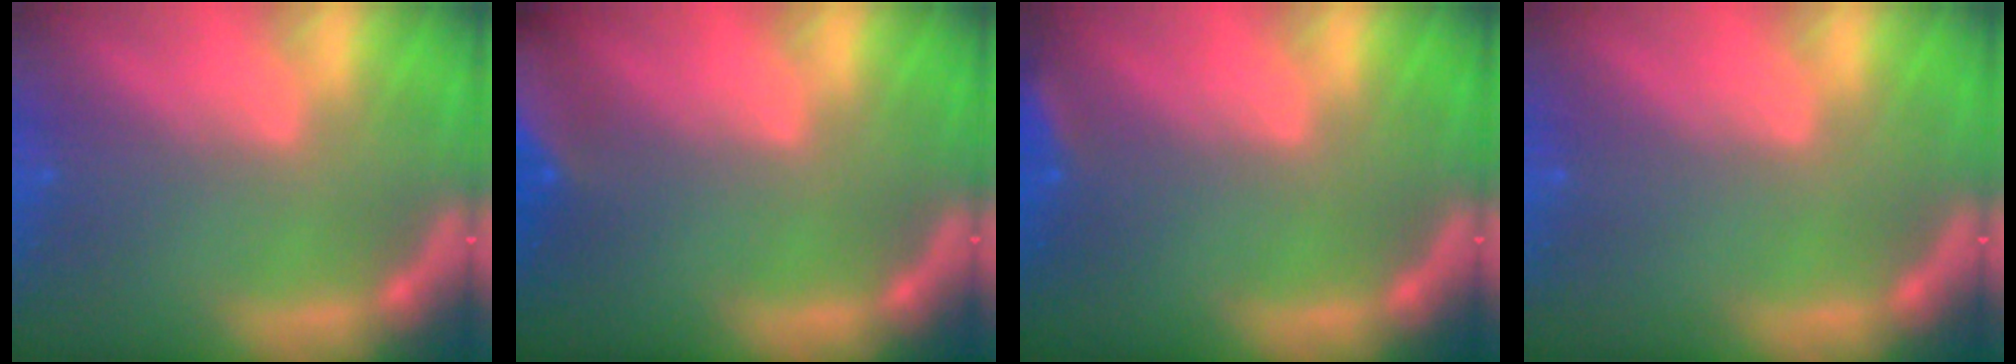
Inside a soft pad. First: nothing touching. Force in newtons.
{"total": 8.5}
{"total": 2.4}
{"total": 0.0}